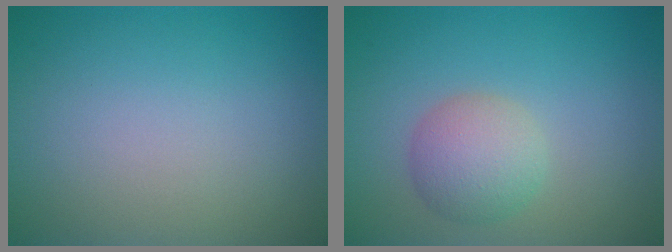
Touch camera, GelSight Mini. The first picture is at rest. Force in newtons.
{"total": 3.5, "press": 3.5, "slide": 0.3}